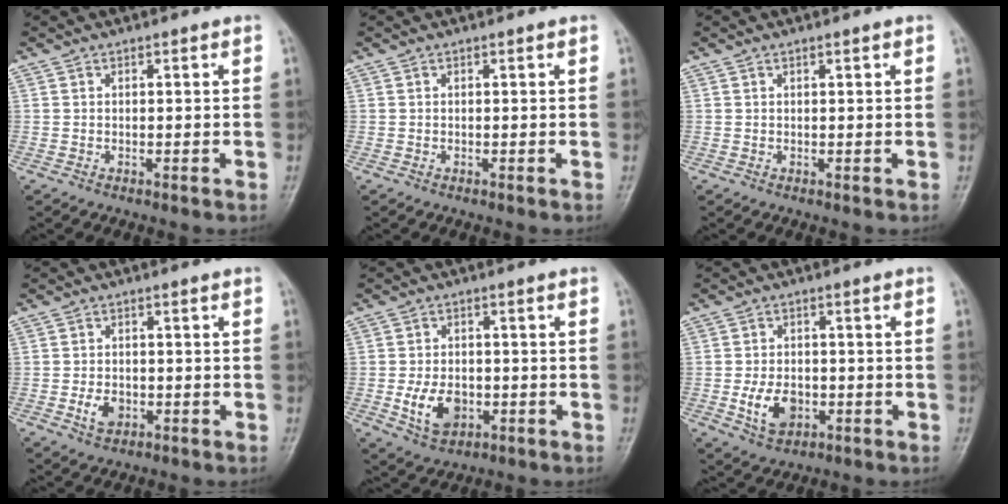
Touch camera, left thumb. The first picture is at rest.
{"total": 0.0}
{"total": 0.6, "force": [0.4, 0.1, 0.5], "torque": [-0.007, 0.001, 0.005]}
{"total": 3.5, "force": [-1.0, 2.5, 2.3], "torque": [-0.035, 0.002, -0.015]}
{"total": 7.1, "force": [-1.7, 4.9, 4.9], "torque": [-0.073, 0.001, -0.022]}
{"total": 6.5, "force": [-1.6, 4.5, 4.5], "torque": [-0.069, 0.002, -0.023]}